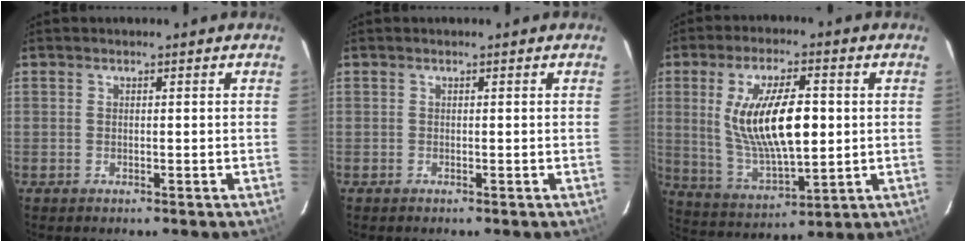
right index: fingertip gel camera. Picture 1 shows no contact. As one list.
[{"total": 0.0}, {"total": 15.9, "force": [1.8, 5.9, 14.6], "torque": [-0.274, -0.006, 0.047]}]